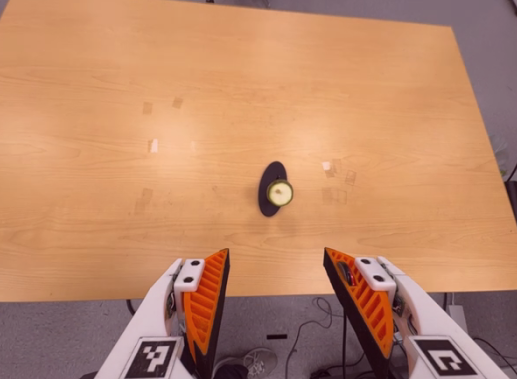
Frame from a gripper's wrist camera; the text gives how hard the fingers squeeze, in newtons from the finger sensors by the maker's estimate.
{"total": 0.0}